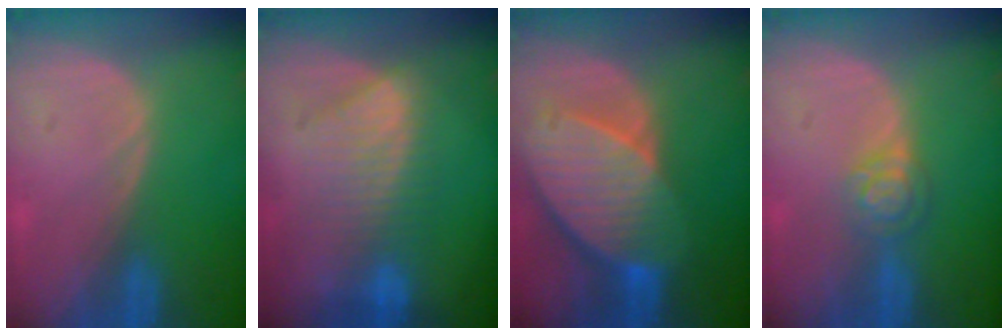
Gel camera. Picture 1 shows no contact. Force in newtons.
{"total": 7.6, "press": 7.4, "slide": 1.8}
{"total": 10.5, "press": 9.2, "slide": 5.0}
{"total": 4.1, "press": 3.6, "slide": 1.8}